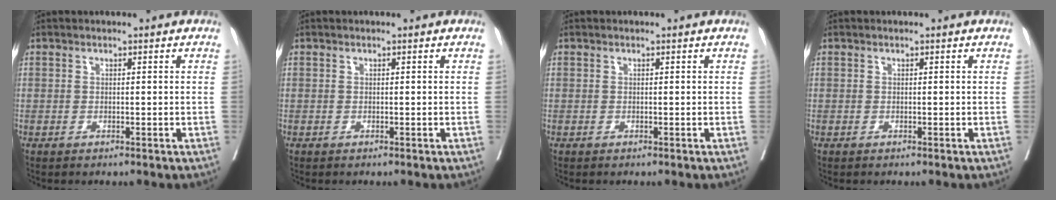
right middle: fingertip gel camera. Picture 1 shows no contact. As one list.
[{"total": 0.0}, {"total": 0.0}, {"total": 0.0}]